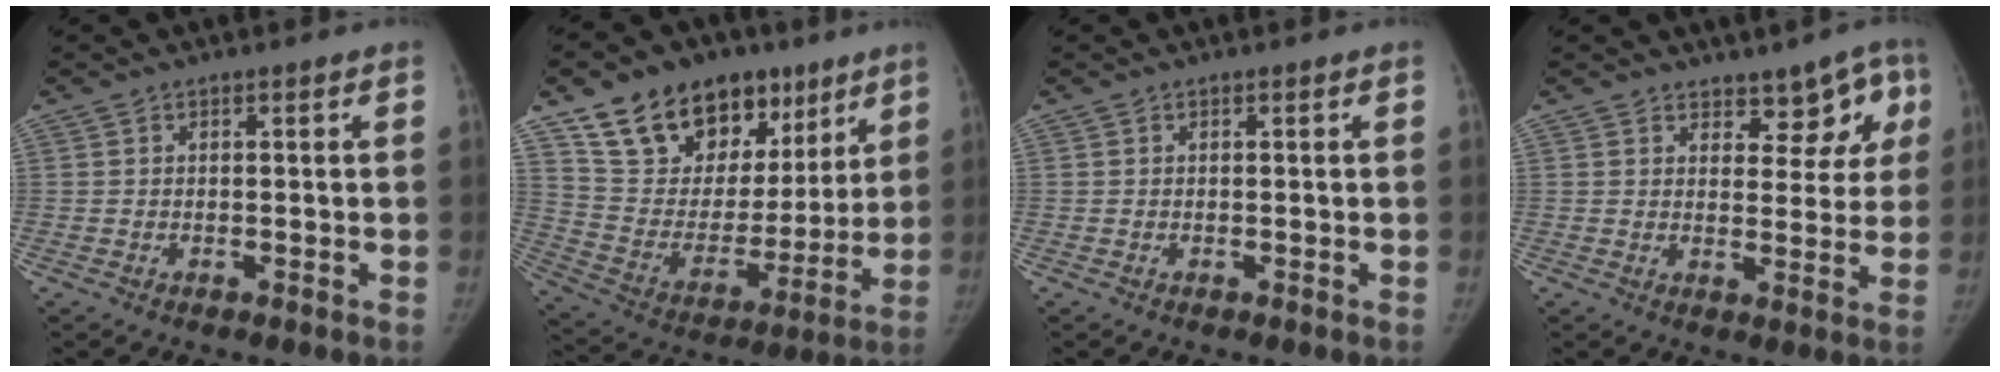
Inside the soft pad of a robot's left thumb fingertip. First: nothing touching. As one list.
[{"total": 24.1, "force": [14.5, 15.3, 11.7], "torque": [-0.147, -0.024, 0.252]}, {"total": 0.0}, {"total": 7.0, "force": [4.1, 4.2, 3.8], "torque": [0.004, -0.017, 0.050]}]